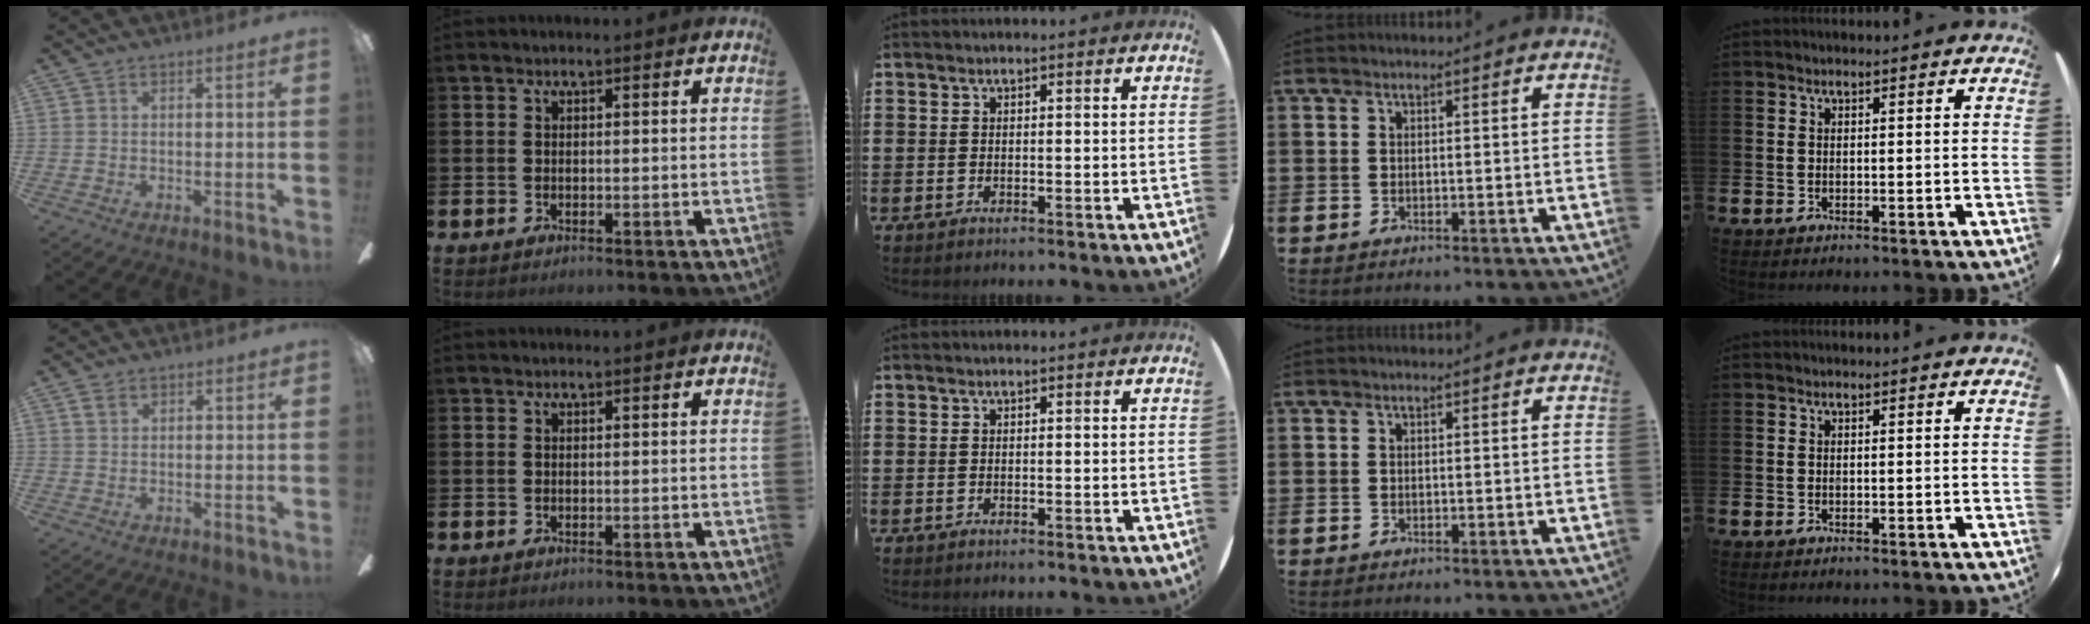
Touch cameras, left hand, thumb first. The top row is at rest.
{"thumb": {"total": 1.7, "force": [1.2, 1.0, 0.6], "torque": [-0.006, -0.004, 0.021]}}